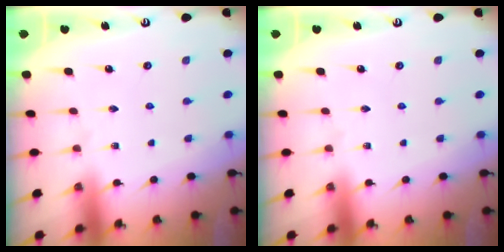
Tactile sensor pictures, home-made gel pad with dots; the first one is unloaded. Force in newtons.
{"total": 0.0}